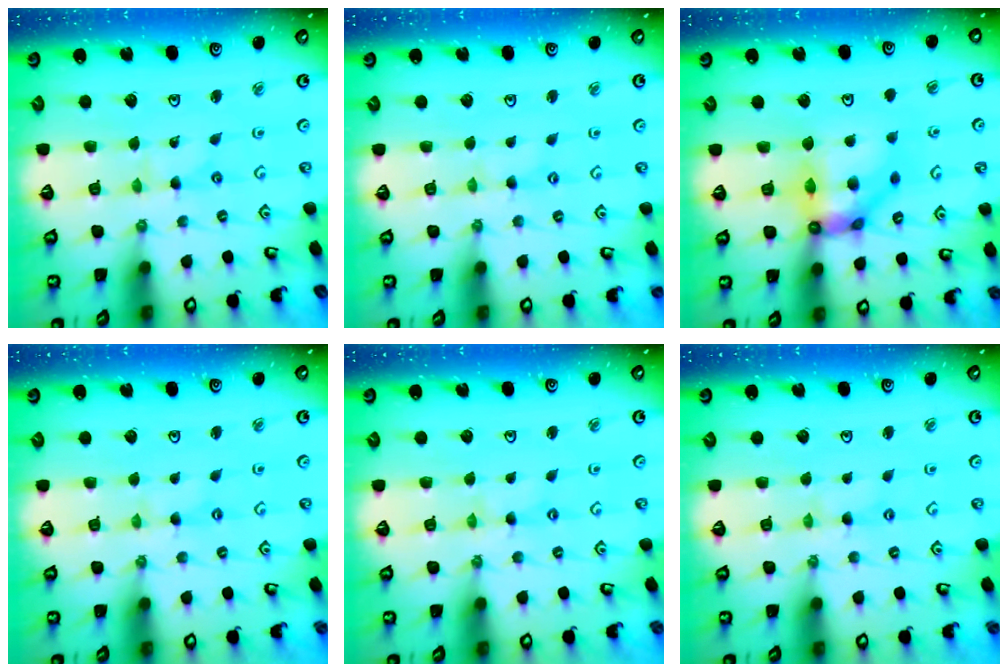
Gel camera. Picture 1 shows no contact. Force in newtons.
{"total": 0.0}
{"total": 11.8, "press": 11.8, "slide": 1.0}
{"total": 0.0}
{"total": 0.0}
{"total": 0.0}